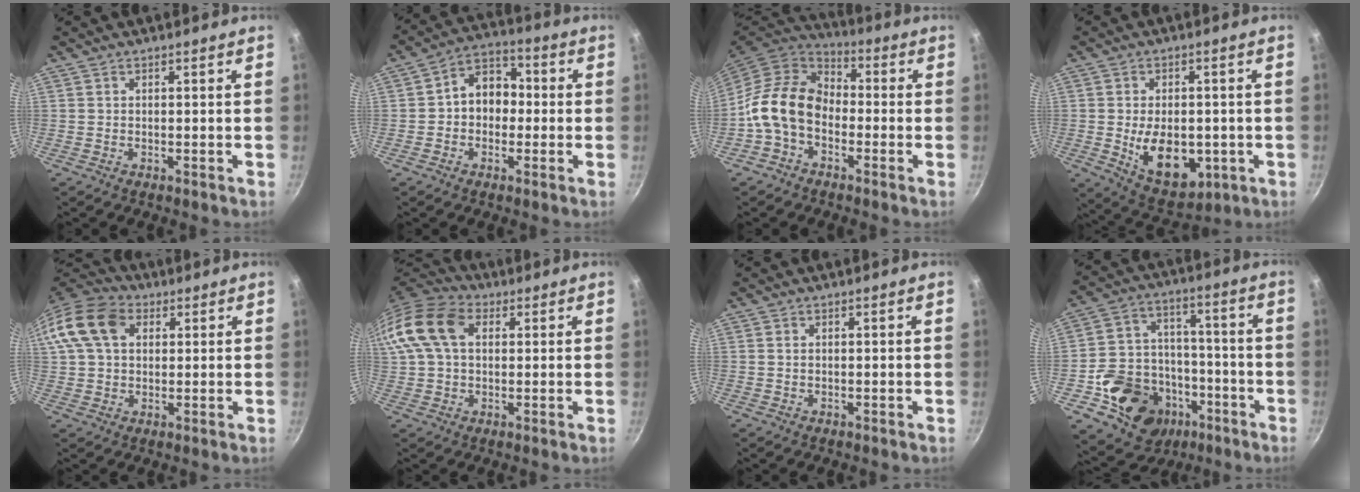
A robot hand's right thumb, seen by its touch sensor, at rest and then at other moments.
{"total": 8.9, "force": [-0.4, 7.0, 5.5], "torque": [-0.036, 0.031, -0.023]}
{"total": 13.0, "force": [-2.8, 9.5, 8.4], "torque": [-0.119, 0.035, -0.075]}
{"total": 12.8, "force": [-2.2, 8.1, 9.8], "torque": [-0.119, -0.010, -0.014]}
{"total": 15.0, "force": [4.5, 10.7, 9.4], "torque": [-0.176, 0.024, 0.068]}
{"total": 15.5, "force": [4.1, 10.4, 10.7], "torque": [-0.204, 0.025, 0.059]}
{"total": 0.7, "force": [0.2, 0.5, 0.4], "torque": [-0.006, 0.003, 0.003]}
{"total": 18.6, "force": [-7.3, 15.1, 8.0], "torque": [-0.097, 0.063, -0.102]}